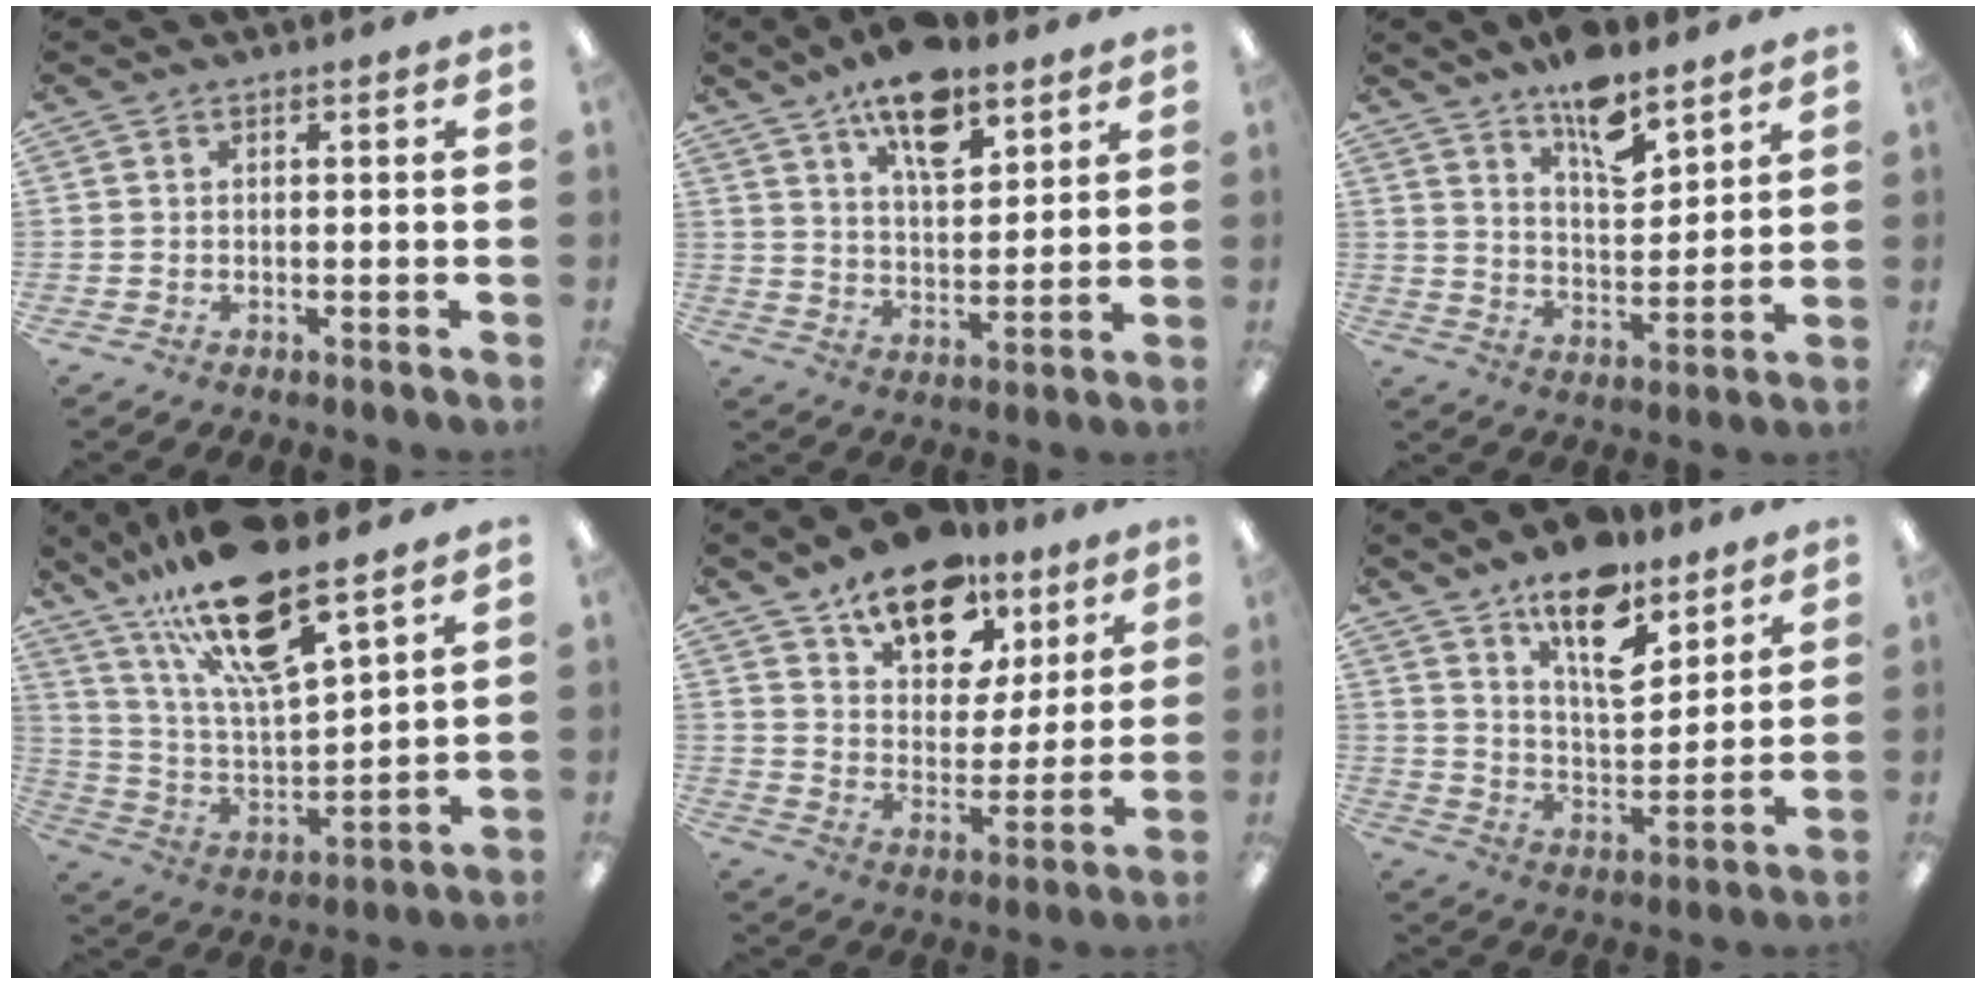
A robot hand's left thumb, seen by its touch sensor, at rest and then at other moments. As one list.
[{"total": 14.1, "force": [9.5, 6.3, 8.2], "torque": [-0.125, -0.045, 0.166]}, {"total": 12.2, "force": [9.2, 4.5, 6.6], "torque": [-0.097, -0.057, 0.160]}, {"total": 21.2, "force": [15.4, 5.5, 13.4], "torque": [-0.256, -0.090, 0.261]}, {"total": 16.5, "force": [11.6, 9.2, 7.4], "torque": [-0.107, -0.069, 0.206]}, {"total": 14.6, "force": [10.2, 6.4, 8.1], "torque": [-0.119, -0.062, 0.178]}]